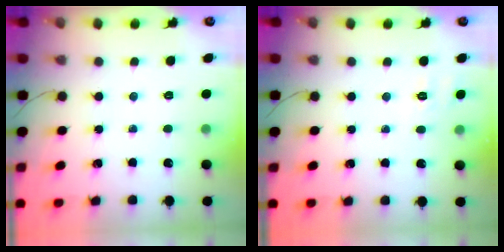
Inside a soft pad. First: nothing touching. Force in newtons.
{"total": 1.8, "press": 0.1, "slide": 1.8}